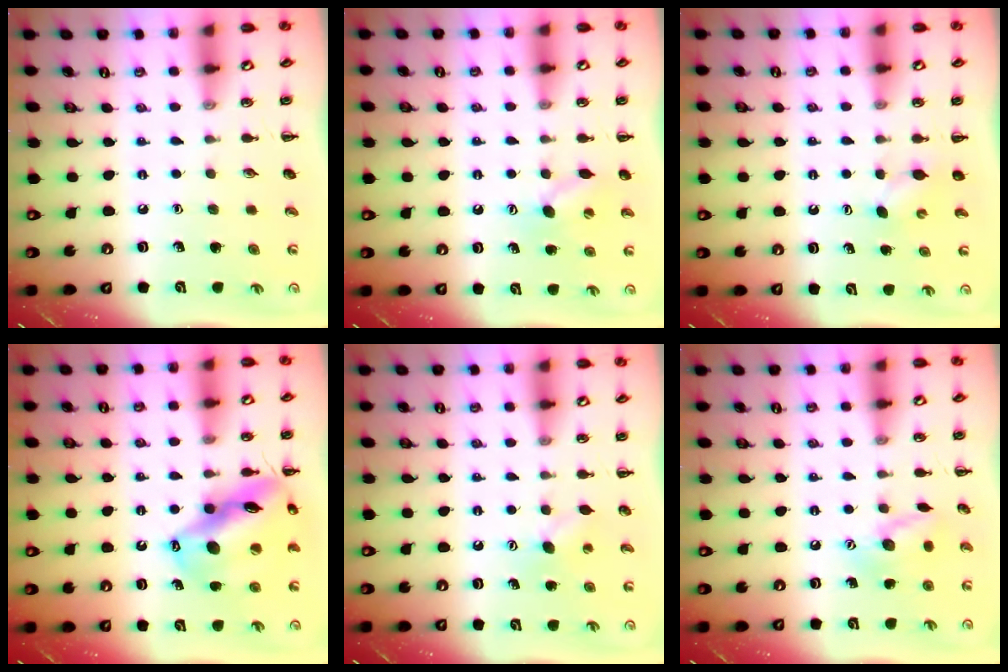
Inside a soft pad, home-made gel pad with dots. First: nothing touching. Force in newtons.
{"total": 7.7, "press": 7.5, "slide": 1.7}
{"total": 3.3, "press": 3.2, "slide": 0.7}
{"total": 17.7, "press": 17.4, "slide": 3.2}
{"total": 4.9, "press": 4.7, "slide": 1.3}
{"total": 10.4, "press": 10.4, "slide": 0.6}